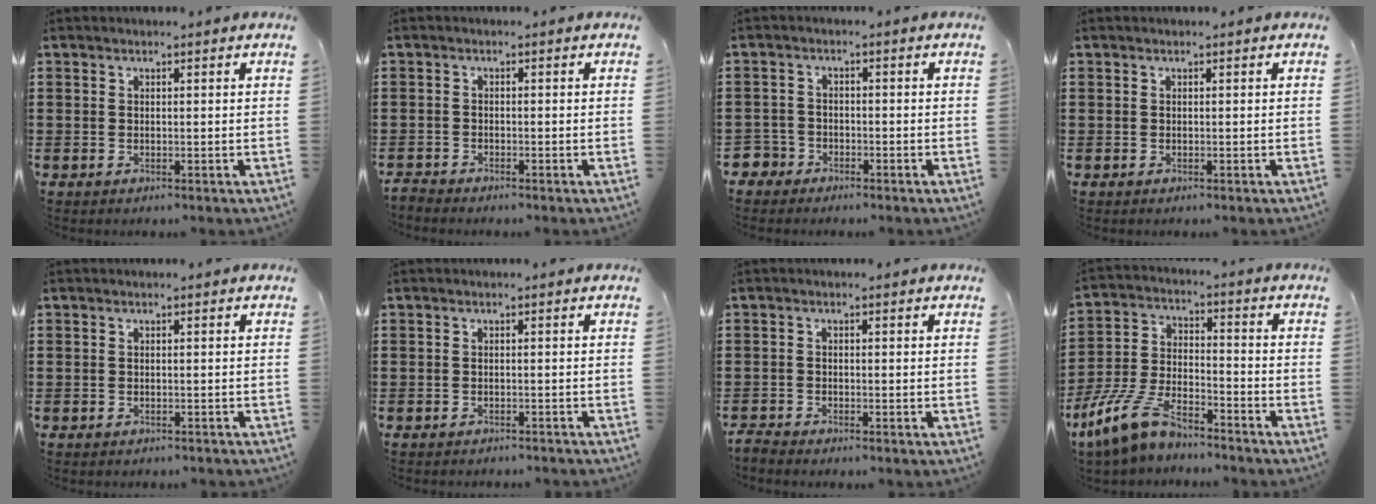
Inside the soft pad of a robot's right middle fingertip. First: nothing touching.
{"total": 1.5, "force": [-1.5, 0.1, -0.1], "torque": [-0.004, 0.000, -0.033]}
{"total": 2.9, "force": [-2.3, 1.7, 0.2], "torque": [-0.026, -0.007, -0.054]}
{"total": 0.0}
{"total": 0.6, "force": [-0.6, -0.1, 0.1], "torque": [-0.004, -0.002, -0.011]}
{"total": 1.0, "force": [-0.9, -0.1, 0.0], "torque": [-0.004, -0.001, -0.019]}
{"total": 1.6, "force": [-1.6, 0.0, 0.0], "torque": [-0.013, -0.002, -0.036]}
{"total": 10.1, "force": [-8.3, 2.9, 4.9], "torque": [-0.114, 0.015, -0.166]}